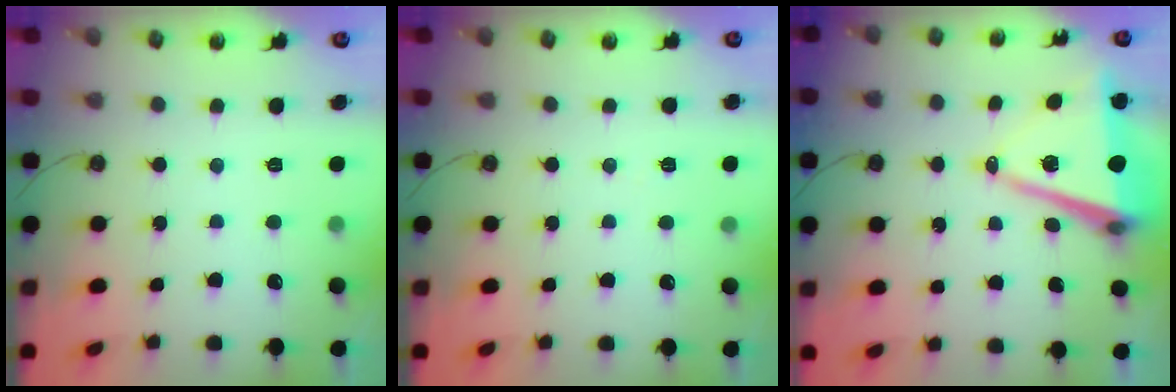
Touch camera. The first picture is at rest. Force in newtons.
{"total": 3.8, "press": 1.4, "slide": 3.6}
{"total": 10.7, "press": 9.9, "slide": 4.1}